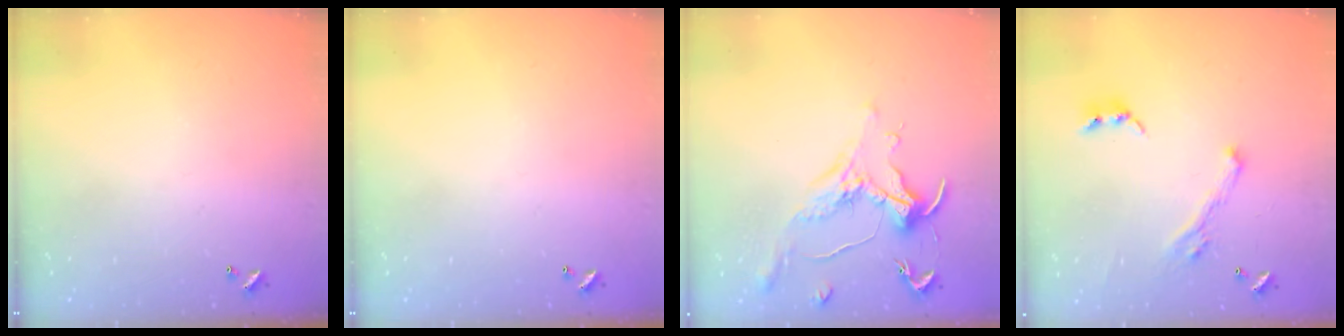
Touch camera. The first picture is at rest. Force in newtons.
{"total": 0.0}
{"total": 1.5, "press": 1.4, "slide": 0.6}
{"total": 4.2, "press": 4.1, "slide": 1.0}